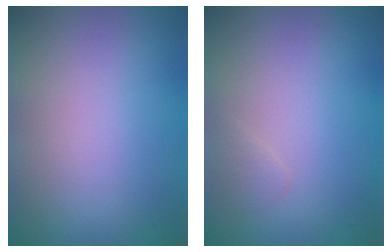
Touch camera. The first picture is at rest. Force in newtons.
{"total": 0.6, "press": 0.6, "slide": 0.0}